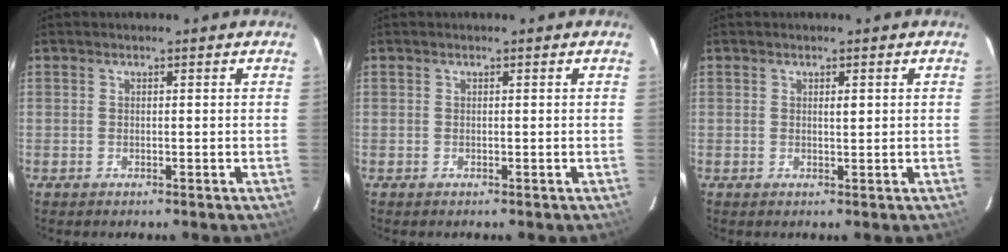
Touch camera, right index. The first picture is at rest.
{"total": 0.0}
{"total": 1.1, "force": [0.3, 0.4, 1.0], "torque": [-0.019, 0.001, 0.004]}